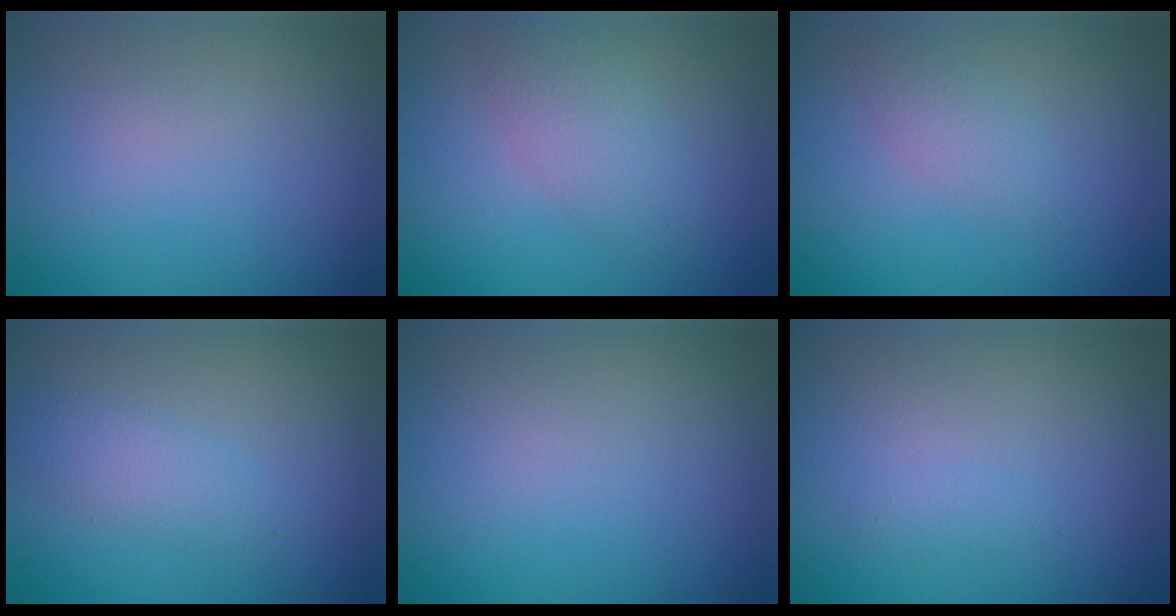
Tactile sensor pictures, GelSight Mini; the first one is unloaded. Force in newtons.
{"total": 3.0, "press": 3.0, "slide": 0.1}
{"total": 1.7, "press": 1.7, "slide": 0.0}
{"total": 2.0, "press": 2.0, "slide": 0.1}
{"total": 0.0}
{"total": 0.7, "press": 0.7, "slide": 0.0}